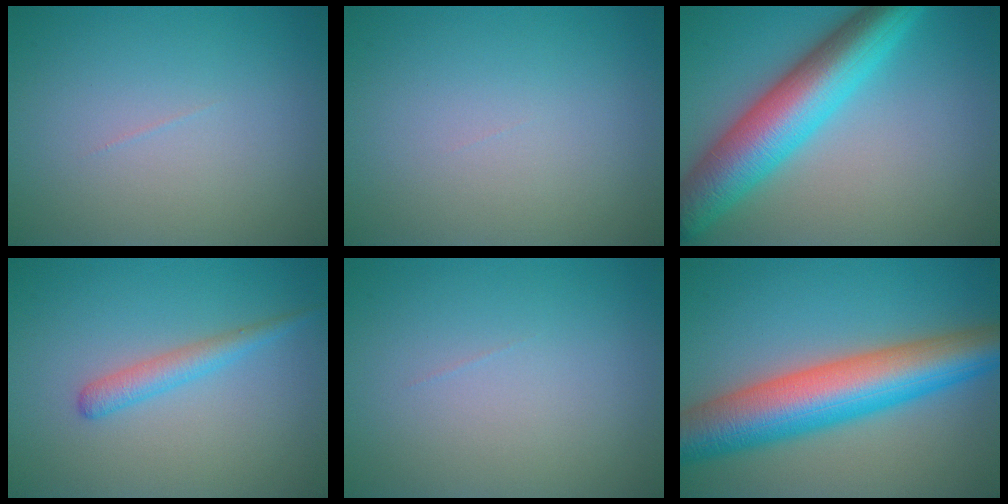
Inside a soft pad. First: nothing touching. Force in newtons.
{"total": 0.0}
{"total": 9.4, "press": 9.4, "slide": 0.1}
{"total": 2.1, "press": 2.1, "slide": 0.1}
{"total": 0.0}
{"total": 10.9, "press": 10.9, "slide": 0.4}